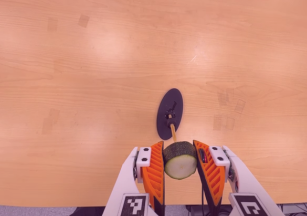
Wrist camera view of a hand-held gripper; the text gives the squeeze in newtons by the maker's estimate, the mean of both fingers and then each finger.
{"total": 10.5, "left": 9.6, "right": 11.4}